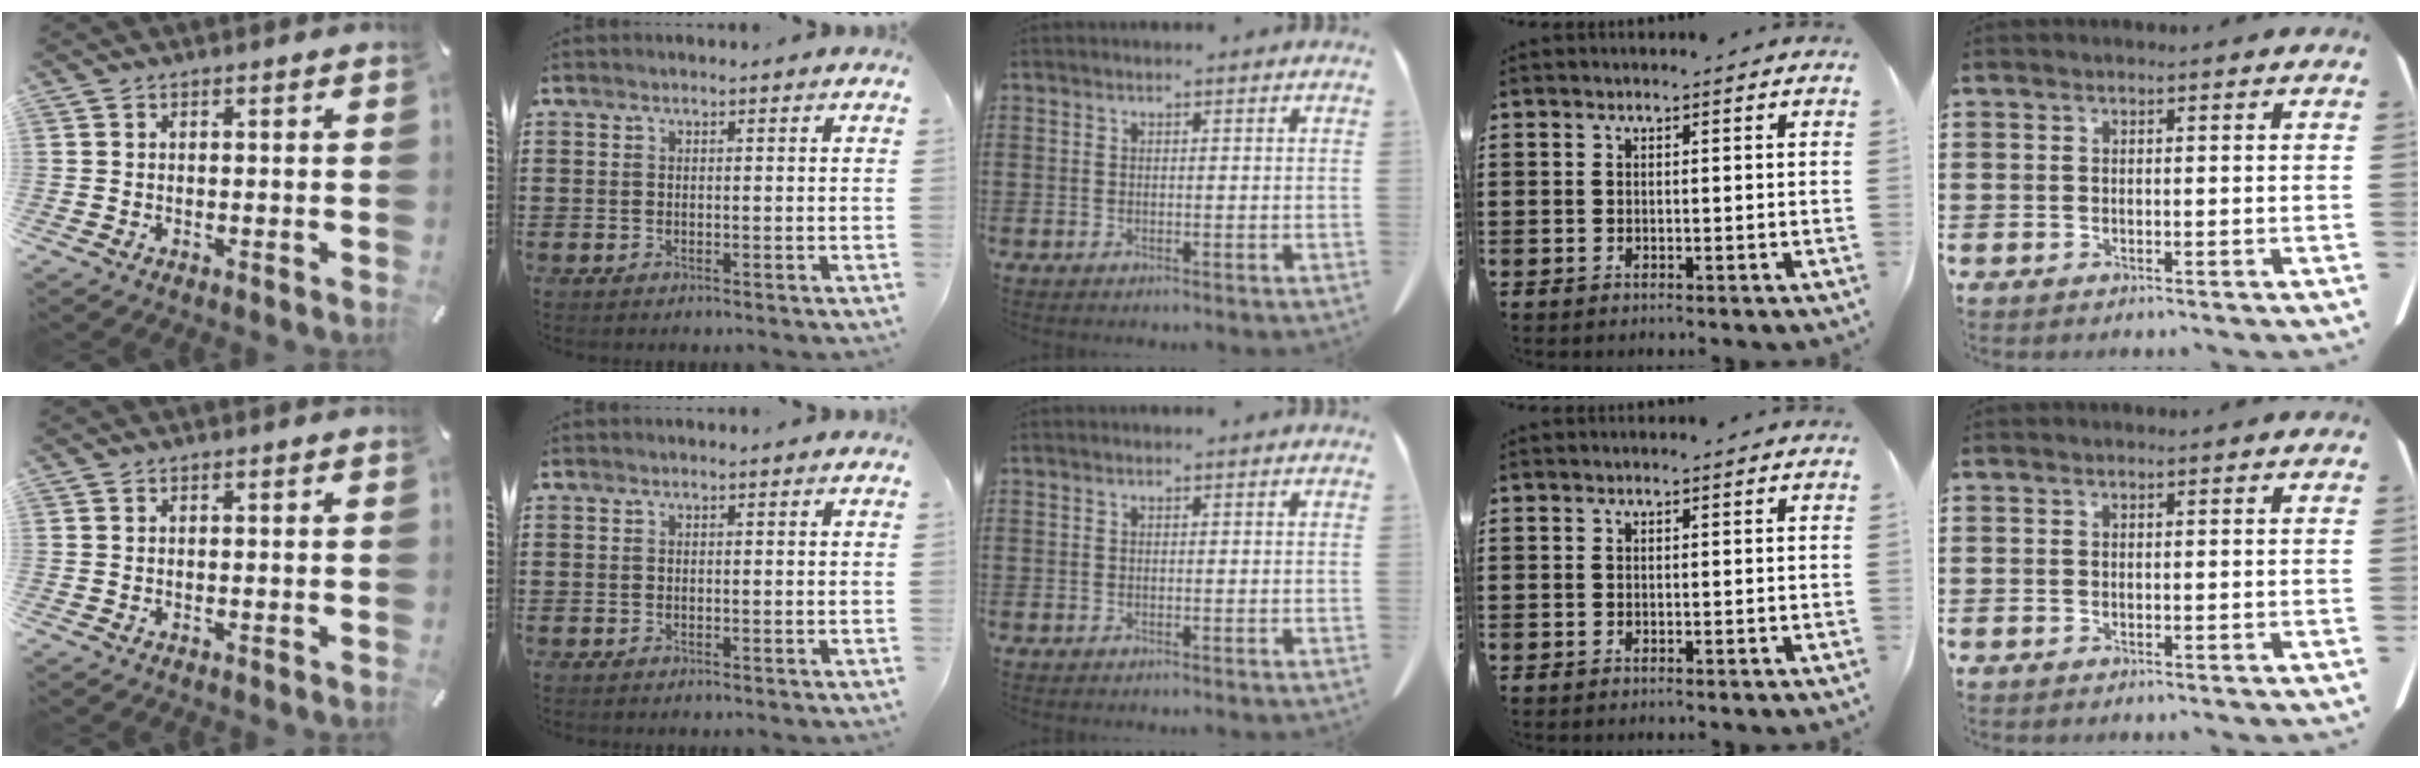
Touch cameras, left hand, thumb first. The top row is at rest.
{}